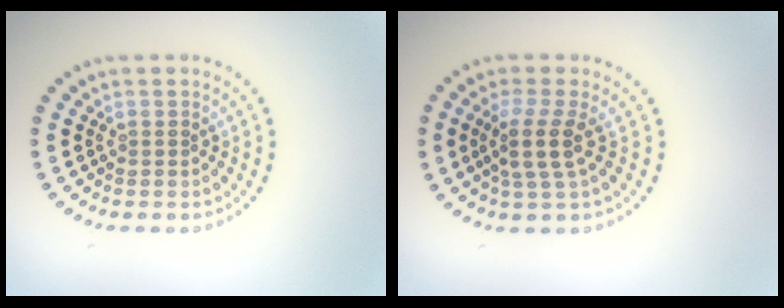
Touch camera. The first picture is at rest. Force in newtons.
{"total": 2.9, "press": 2.1, "slide": 2.0}